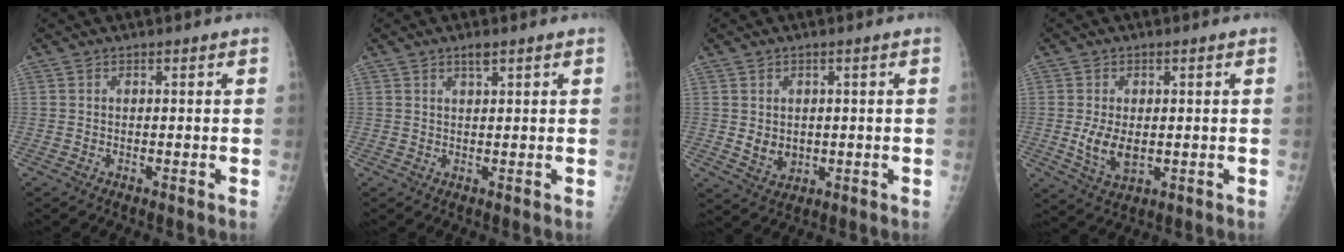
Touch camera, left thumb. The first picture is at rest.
{"total": 1.8, "force": [1.3, 0.7, 1.1], "torque": [-0.008, -0.006, 0.023]}
{"total": 4.2, "force": [0.3, 3.5, 2.4], "torque": [-0.018, -0.007, 0.018]}
{"total": 6.4, "force": [-0.4, 3.8, 5.1], "torque": [-0.086, -0.012, 0.003]}